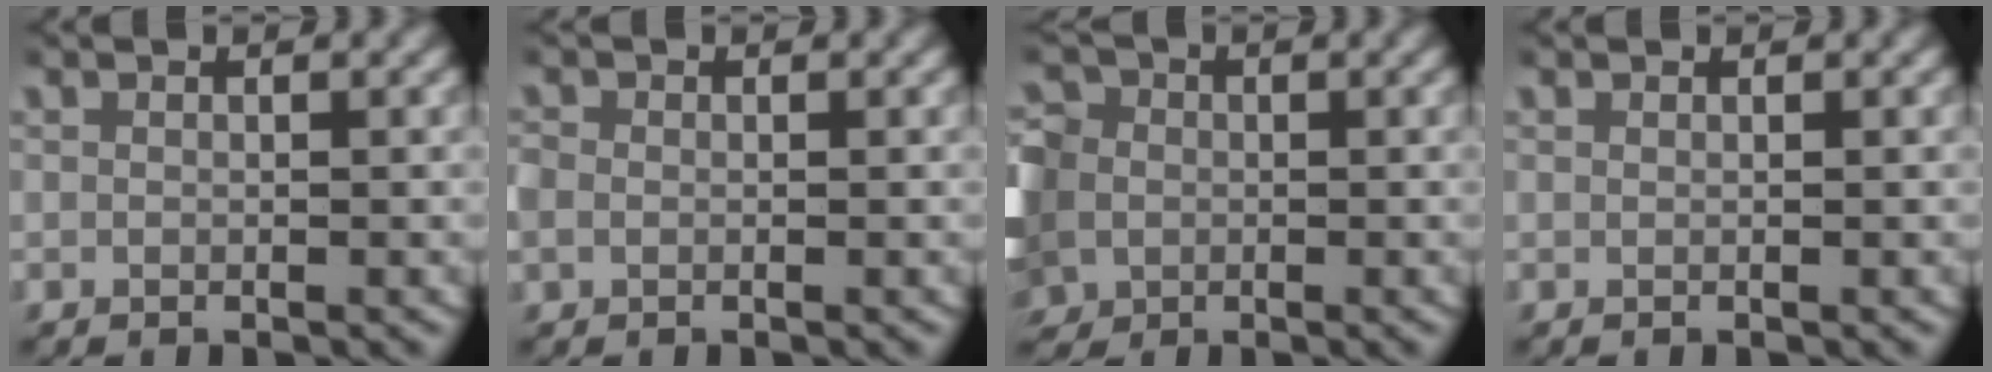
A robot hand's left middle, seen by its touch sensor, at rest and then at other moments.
{"total": 1.8, "force": [-0.4, 1.5, 0.9], "torque": [-0.035, -0.005, -0.007]}
{"total": 10.0, "force": [-3.1, 8.7, 3.7], "torque": [-0.106, -0.044, -0.050]}
{"total": 0.0}